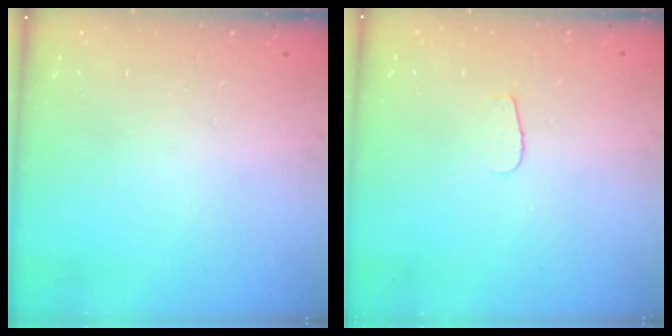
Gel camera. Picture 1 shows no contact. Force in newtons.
{"total": 3.6, "press": 3.5, "slide": 0.4}